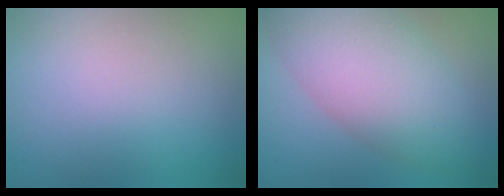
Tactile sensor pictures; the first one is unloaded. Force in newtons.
{"total": 8.2, "press": 8.2, "slide": 0.3}